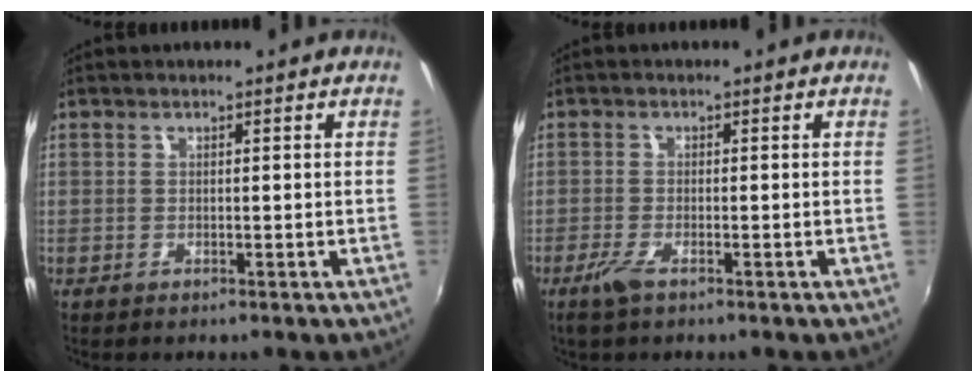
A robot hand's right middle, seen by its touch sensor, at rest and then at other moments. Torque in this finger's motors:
{"motor_torque": [0.63, -0.44, 0.01, 0.05]}